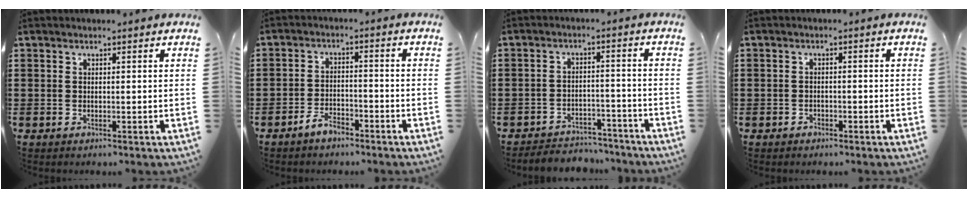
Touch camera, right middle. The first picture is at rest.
{"total": 3.8, "force": [-3.3, 1.4, 1.2], "torque": [-0.030, 0.007, -0.067]}
{"total": 4.4, "force": [-4.3, 0.8, -0.1], "torque": [-0.004, 0.006, -0.092]}
{"total": 1.3, "force": [-0.9, 0.9, -0.1], "torque": [-0.002, 0.003, -0.021]}